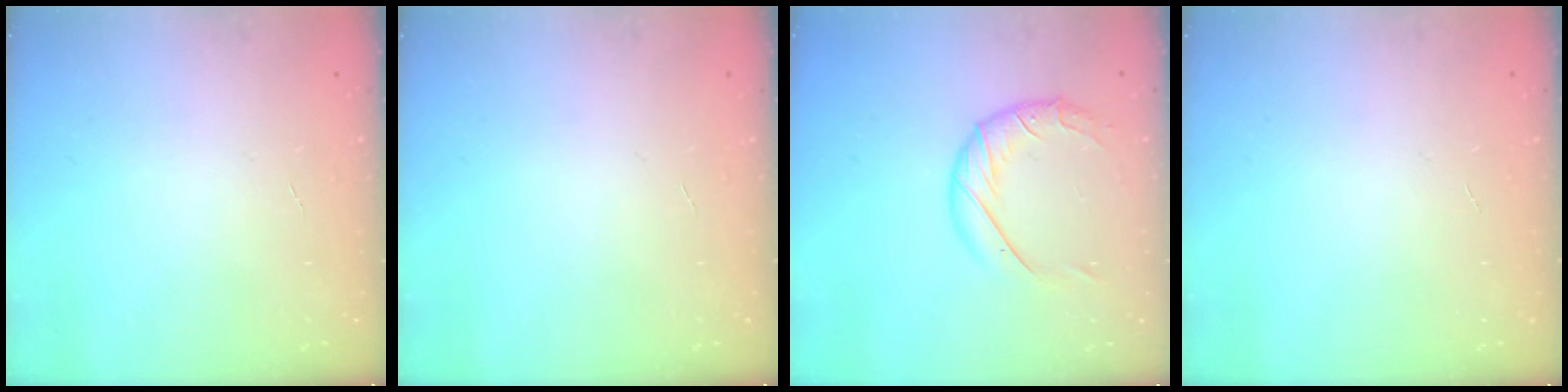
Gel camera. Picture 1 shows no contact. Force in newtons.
{"total": 0.0}
{"total": 11.1, "press": 11.0, "slide": 1.3}
{"total": 0.0}